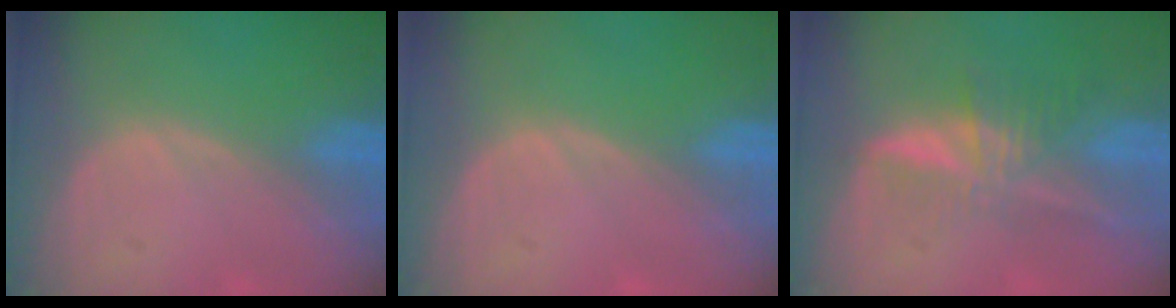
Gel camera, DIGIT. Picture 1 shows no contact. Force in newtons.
{"total": 0.0}
{"total": 6.1, "press": 5.4, "slide": 2.7}